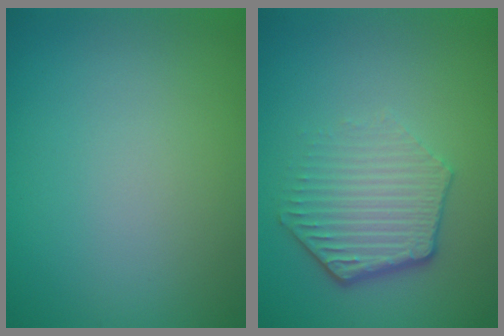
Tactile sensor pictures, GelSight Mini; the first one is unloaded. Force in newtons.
{"total": 4.3, "press": 3.3, "slide": 2.8}